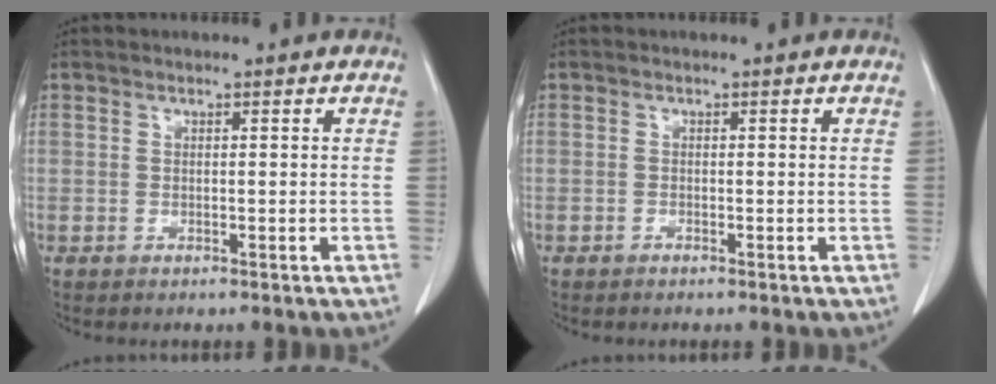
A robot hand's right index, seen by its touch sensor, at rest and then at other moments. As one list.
[{"total": 0.0}]